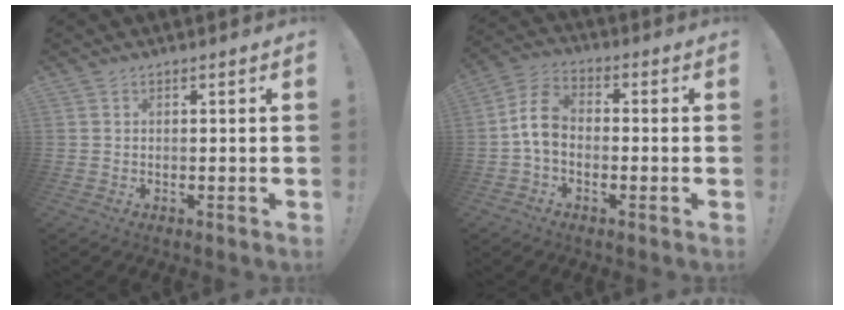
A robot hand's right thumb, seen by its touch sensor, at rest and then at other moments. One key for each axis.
{"total": 8.4, "fx": -1.0, "fy": 5.8, "fz": 6.1, "tx": -0.118, "ty": 0.010, "tz": -0.013}